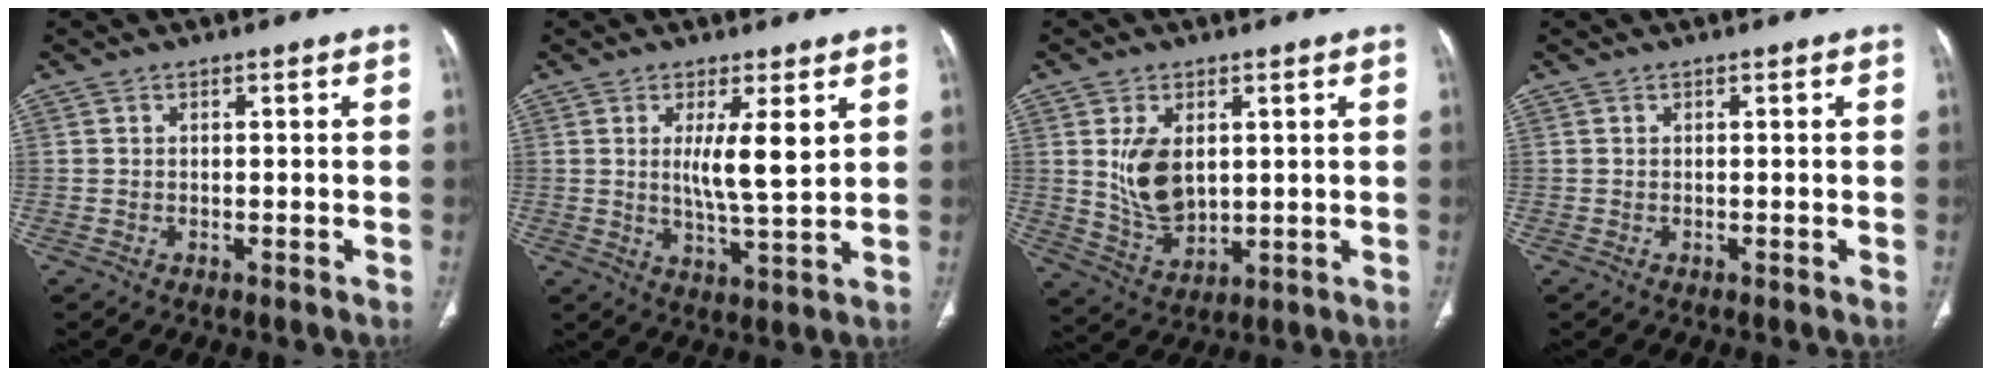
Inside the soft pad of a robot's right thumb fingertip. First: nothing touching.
{"total": 7.9, "force": [2.4, 1.6, 7.4], "torque": [-0.124, -0.029, 0.047]}
{"total": 9.3, "force": [1.8, 5.8, 7.0], "torque": [-0.116, -0.018, 0.052]}
{"total": 0.0}